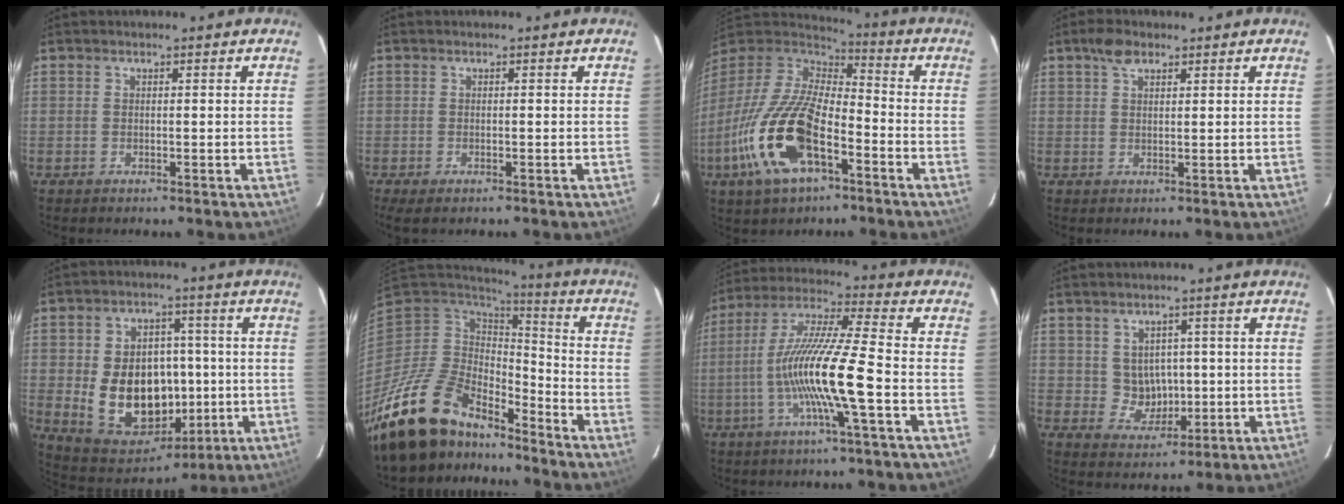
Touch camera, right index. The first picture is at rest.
{"total": 2.5, "force": [-1.5, 0.7, 1.9], "torque": [-0.039, -0.009, -0.022]}
{"total": 21.2, "force": [-9.1, 9.3, 16.8], "torque": [-0.350, -0.038, -0.174]}
{"total": 3.5, "force": [2.2, 1.8, 2.1], "torque": [-0.037, 0.011, 0.041]}
{"total": 17.5, "force": [-1.9, 13.4, 11.1], "torque": [-0.236, 0.015, 0.000]}
{"total": 19.2, "force": [-15.7, 7.7, 8.0], "torque": [-0.172, -0.015, -0.276]}
{"total": 15.1, "force": [-4.1, -0.1, 14.5], "torque": [-0.280, -0.001, -0.081]}
{"total": 5.3, "force": [0.5, 5.1, 1.6], "torque": [-0.033, 0.010, 0.024]}